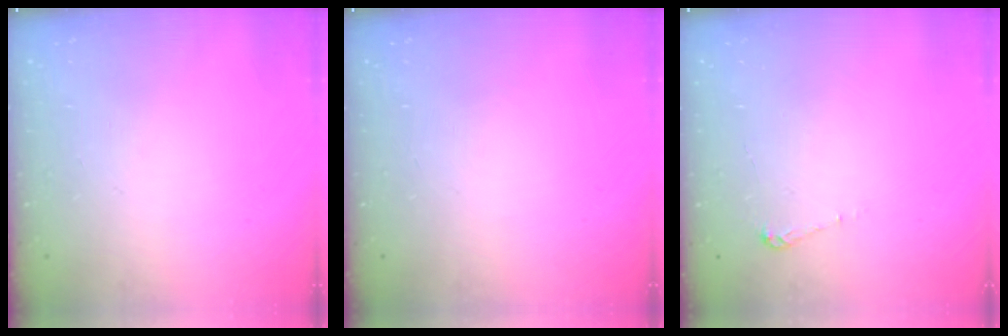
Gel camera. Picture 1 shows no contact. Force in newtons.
{"total": 0.0}
{"total": 3.9, "press": 3.9, "slide": 0.3}